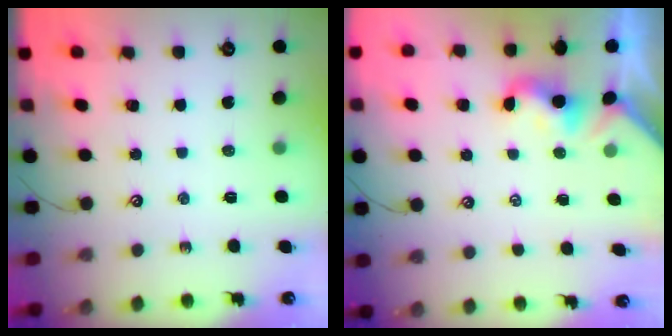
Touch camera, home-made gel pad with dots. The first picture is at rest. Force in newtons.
{"total": 2.1, "press": 2.1, "slide": 0.5}